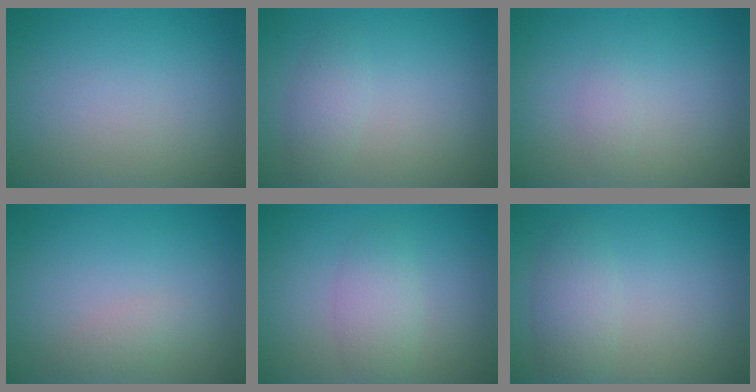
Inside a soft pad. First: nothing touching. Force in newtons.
{"total": 1.8, "press": 1.8, "slide": 0.1}
{"total": 0.8, "press": 0.8, "slide": 0.0}
{"total": 1.1, "press": 1.1, "slide": 0.0}
{"total": 2.5, "press": 2.5, "slide": 0.2}
{"total": 2.5, "press": 2.5, "slide": 0.1}